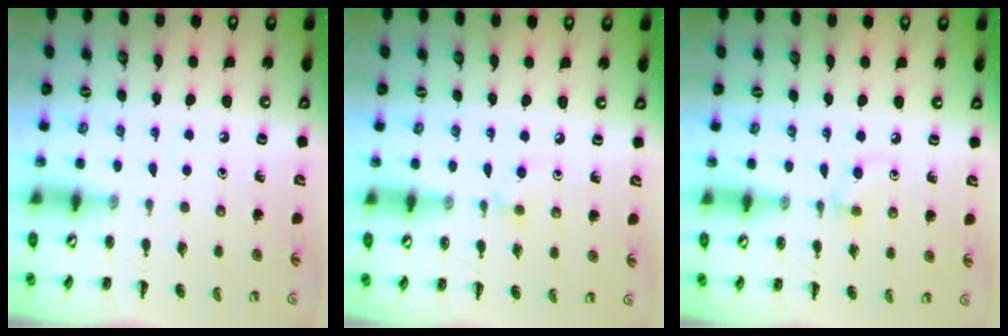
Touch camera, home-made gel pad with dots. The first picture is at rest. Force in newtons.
{"total": 3.8, "press": 3.6, "slide": 1.2}
{"total": 5.2, "press": 5.0, "slide": 1.4}